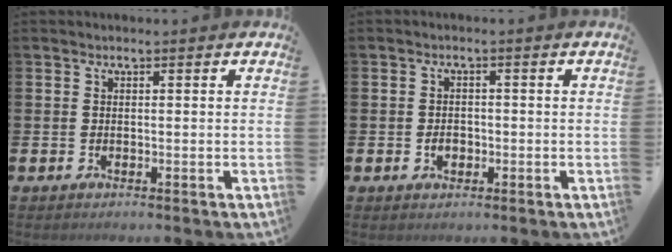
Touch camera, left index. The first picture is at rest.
{"total": 2.0, "force": [-0.5, 1.4, 1.2], "torque": [-0.016, 0.001, -0.015]}